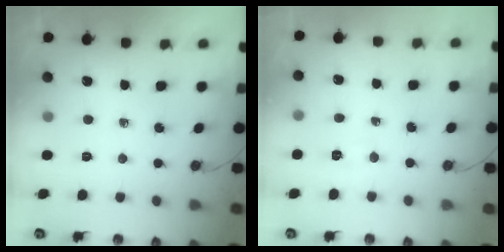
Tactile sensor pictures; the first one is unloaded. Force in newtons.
{"total": 2.9, "press": 2.9, "slide": 0.5}